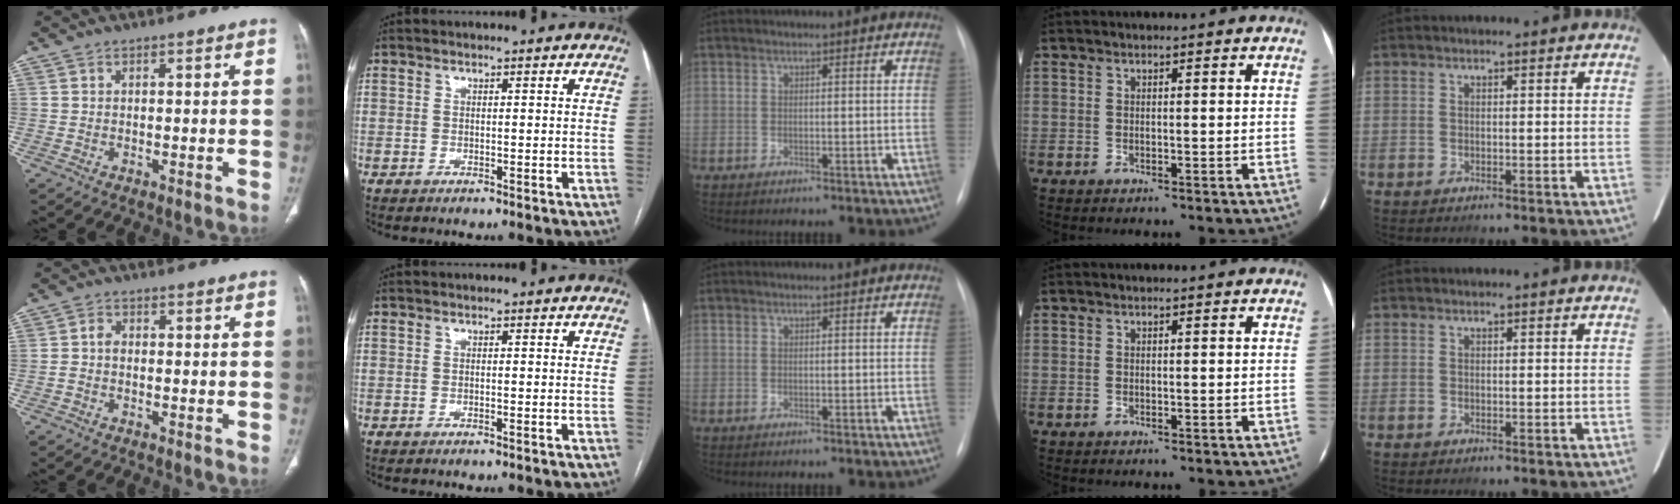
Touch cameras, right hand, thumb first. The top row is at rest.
{"thumb": {"total": 1.8, "force": [-0.3, 1.2, 1.3], "torque": [-0.019, 0.006, -0.010]}}